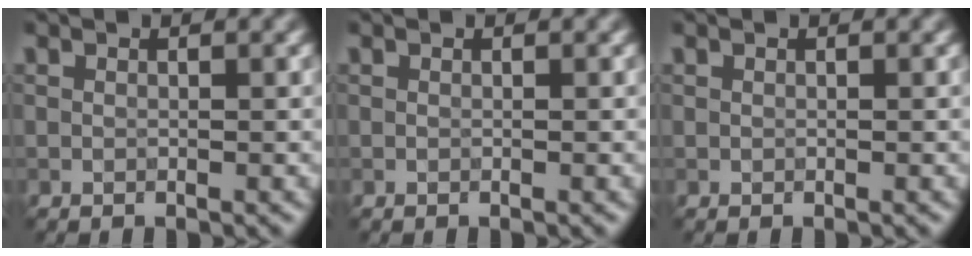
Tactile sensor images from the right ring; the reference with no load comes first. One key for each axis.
{"total": 0.0}
{"total": 0.0}